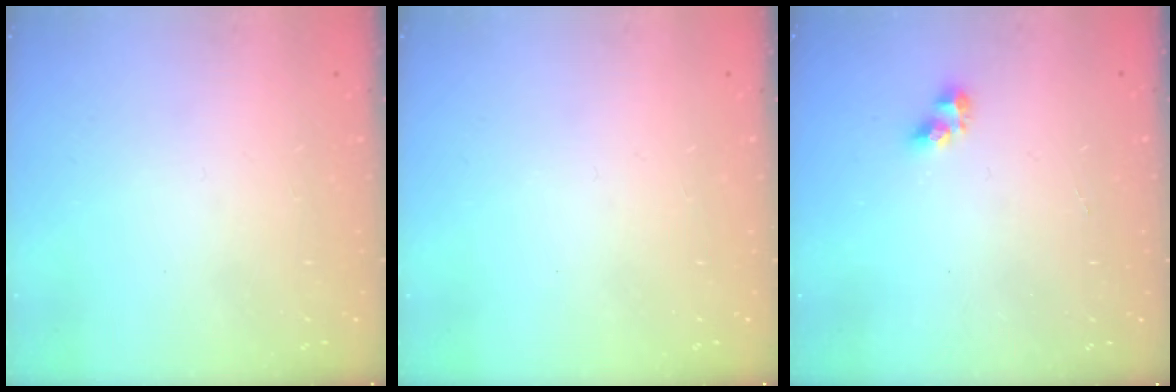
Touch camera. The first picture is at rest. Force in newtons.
{"total": 0.0}
{"total": 4.6, "press": 4.6, "slide": 0.2}